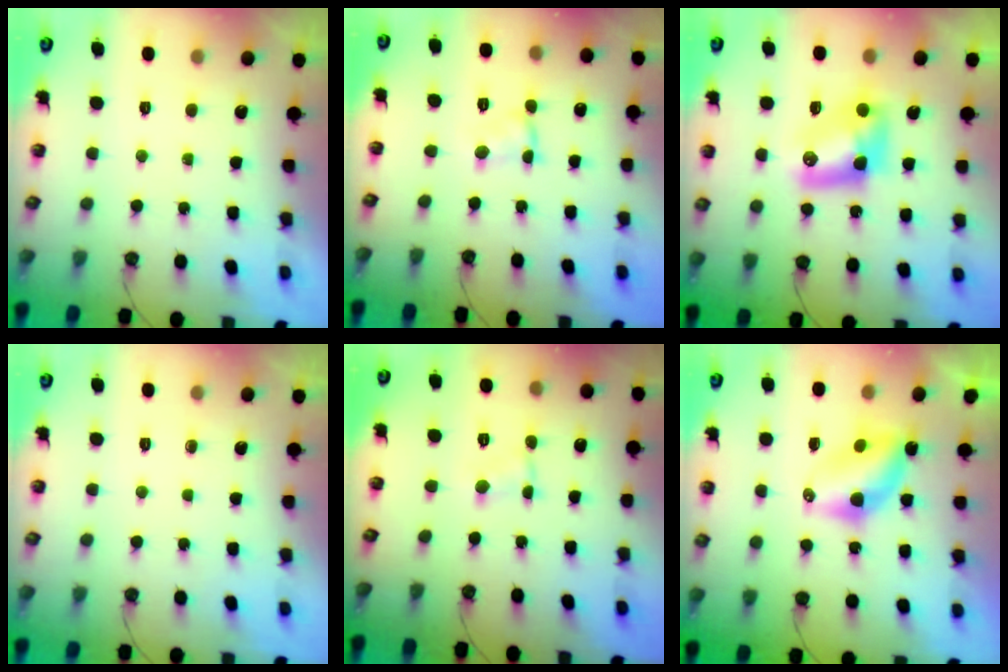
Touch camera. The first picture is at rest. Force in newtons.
{"total": 1.9, "press": 1.9, "slide": 0.3}
{"total": 9.4, "press": 9.4, "slide": 0.6}
{"total": 0.0}
{"total": 0.7, "press": 0.7, "slide": 0.1}
{"total": 6.4, "press": 6.4, "slide": 0.1}